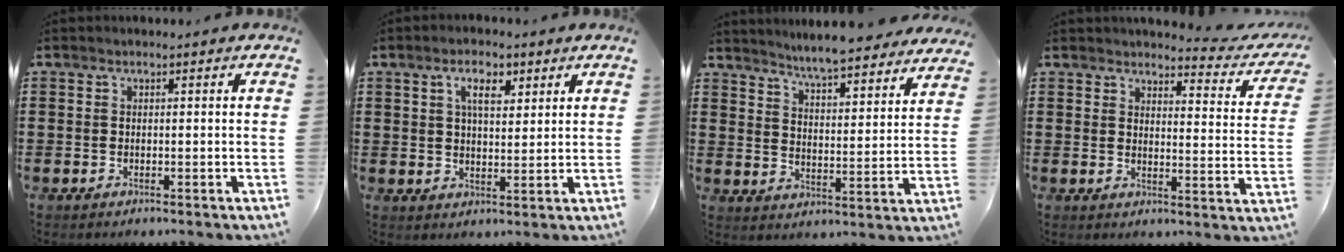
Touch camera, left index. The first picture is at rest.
{"total": 5.1, "force": [2.9, 2.3, 3.5], "torque": [-0.064, 0.005, 0.046]}
{"total": 5.4, "force": [5.3, -0.6, 0.8], "torque": [-0.041, -0.040, 0.089]}
{"total": 3.8, "force": [3.6, 0.4, 1.3], "torque": [-0.035, -0.021, 0.060]}